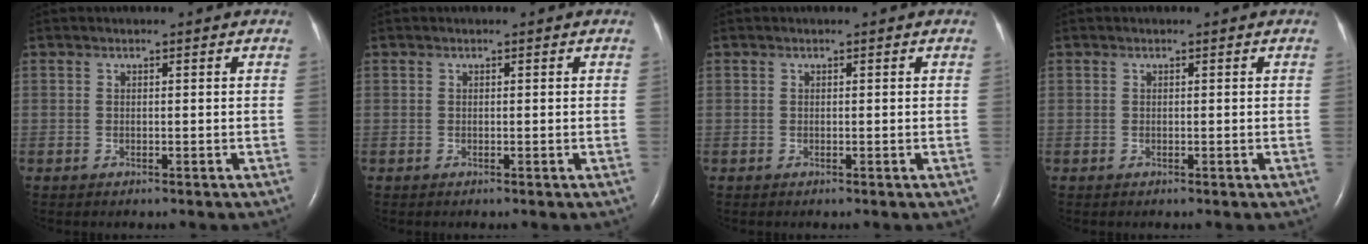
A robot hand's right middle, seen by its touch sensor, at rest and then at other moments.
{"total": 0.0}
{"total": 0.0}
{"total": 0.0}